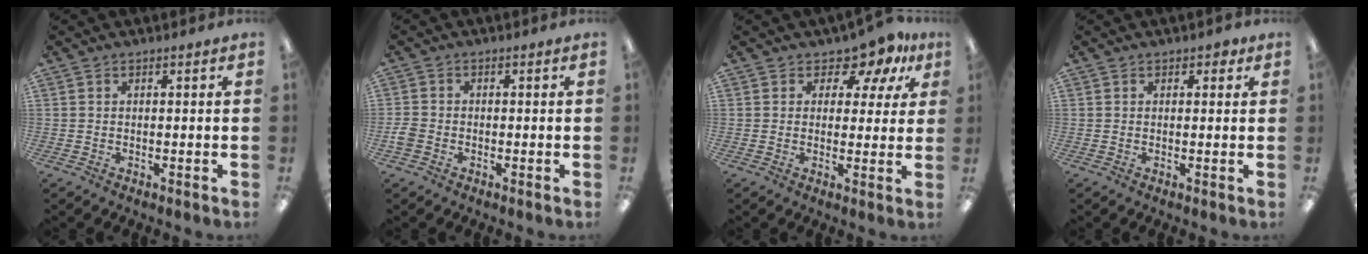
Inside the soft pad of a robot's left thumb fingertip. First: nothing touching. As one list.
[{"total": 2.8, "force": [-1.2, 2.1, 1.3], "torque": [-0.018, 0.007, -0.020]}, {"total": 6.7, "force": [4.5, 4.2, 2.6], "torque": [-0.035, -0.029, 0.079]}, {"total": 1.4, "force": [0.8, 1.0, 0.6], "torque": [-0.004, 0.000, 0.012]}]